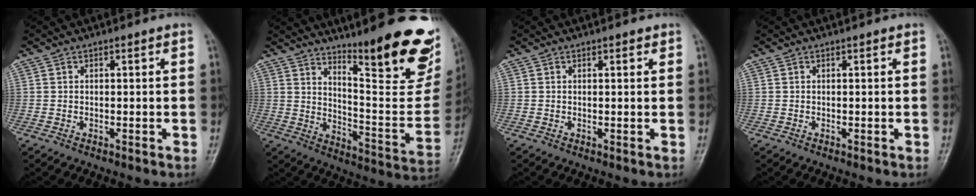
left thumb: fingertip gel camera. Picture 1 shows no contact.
{"total": 25.2, "force": [16.6, 5.8, 18.2], "torque": [-0.213, -0.111, 0.236]}
{"total": 1.0, "force": [0.6, 0.5, 0.6], "torque": [-0.006, -0.001, 0.005]}
{"total": 0.0}